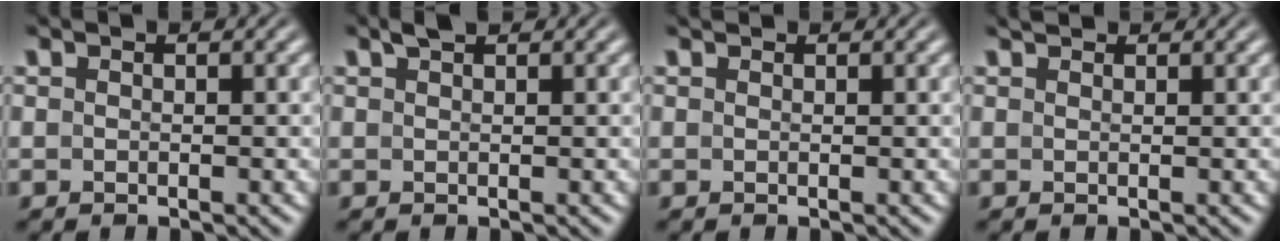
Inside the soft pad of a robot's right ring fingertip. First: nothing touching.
{"total": 1.1, "force": [1.0, -0.3, 0.4], "torque": [-0.001, 0.003, 0.021]}
{"total": 0.6, "force": [0.4, -0.3, -0.1], "torque": [0.007, -0.003, 0.010]}
{"total": 1.2, "force": [1.1, -0.5, 0.0], "torque": [0.008, 0.000, 0.022]}